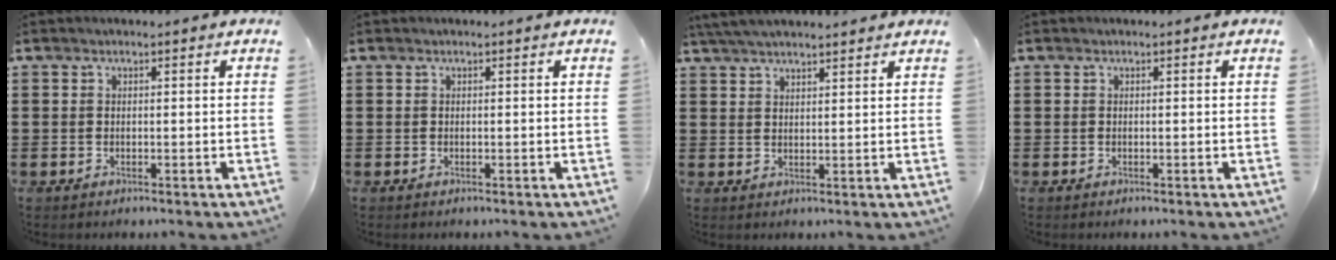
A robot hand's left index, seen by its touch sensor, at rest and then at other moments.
{"total": 0.0}
{"total": 3.7, "force": [3.4, 0.2, 1.3], "torque": [-0.035, -0.004, 0.064]}
{"total": 0.0}